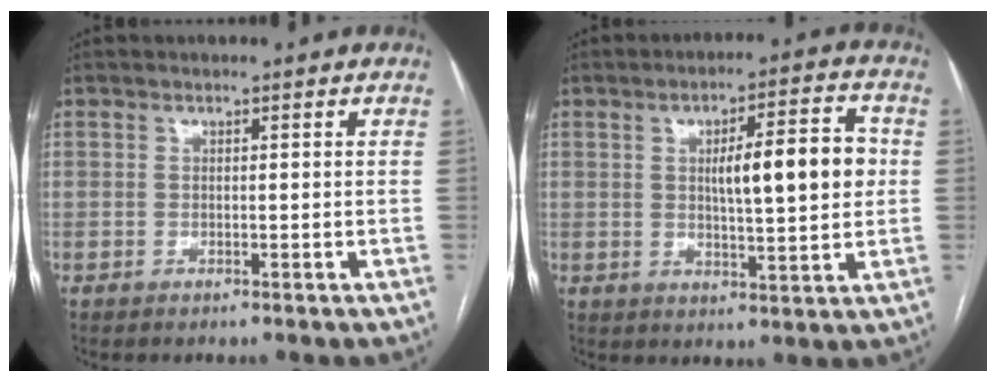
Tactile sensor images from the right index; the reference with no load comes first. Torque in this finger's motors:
{"motor_torque": [0.35, 0.00, 0.33, 0.09]}